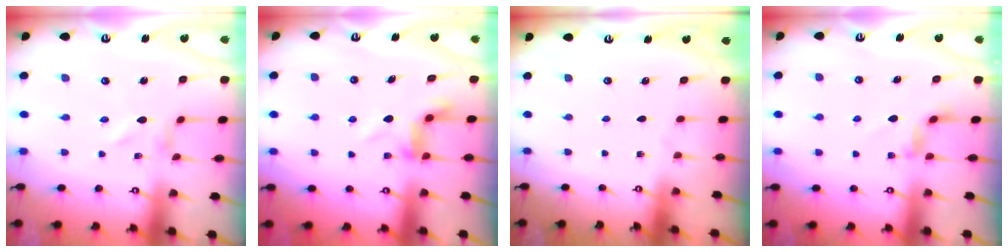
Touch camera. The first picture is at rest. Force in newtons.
{"total": 5.6, "press": 5.5, "slide": 1.4}
{"total": 0.0}
{"total": 2.6, "press": 2.6, "slide": 0.5}